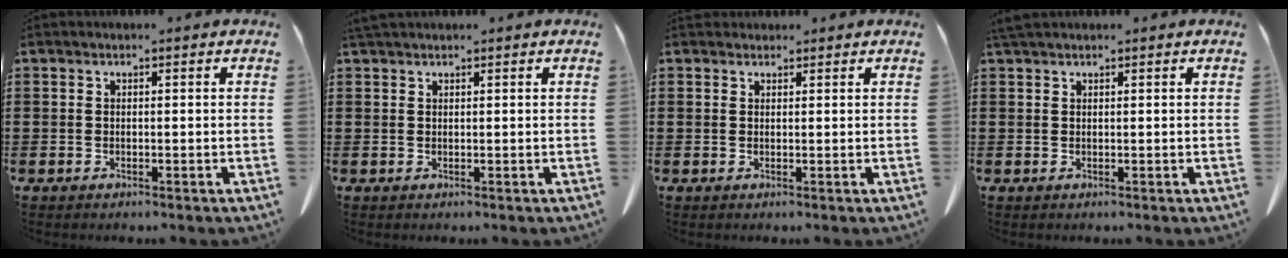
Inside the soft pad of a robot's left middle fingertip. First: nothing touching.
{"total": 1.0, "force": [0.9, 0.2, 0.4], "torque": [-0.010, -0.002, 0.019]}
{"total": 1.2, "force": [1.1, 0.5, 0.1], "torque": [-0.006, 0.000, 0.023]}
{"total": 1.2, "force": [1.0, 0.2, 0.6], "torque": [-0.015, -0.001, 0.021]}